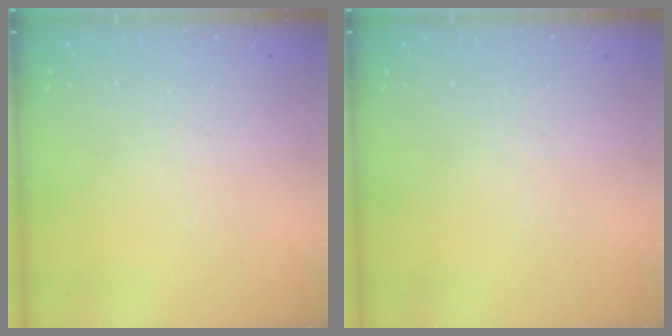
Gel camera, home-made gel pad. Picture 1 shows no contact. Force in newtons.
{"total": 0.0}